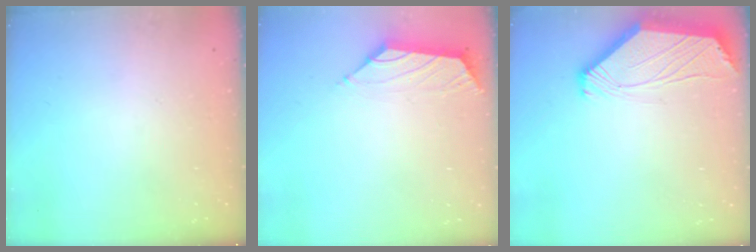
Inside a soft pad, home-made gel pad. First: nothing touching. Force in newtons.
{"total": 1.7, "press": 1.6, "slide": 0.6}
{"total": 2.4, "press": 2.4, "slide": 0.6}